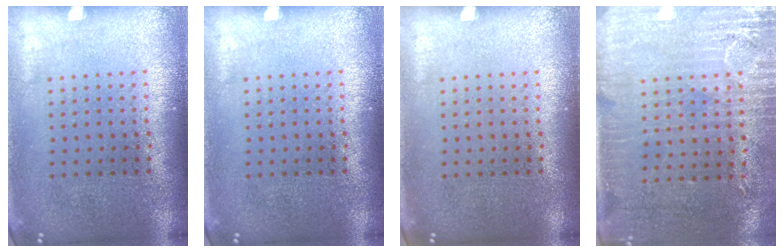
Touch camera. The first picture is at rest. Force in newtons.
{"total": 0.0}
{"total": 0.0}
{"total": 3.1, "press": 2.6, "slide": 1.6}